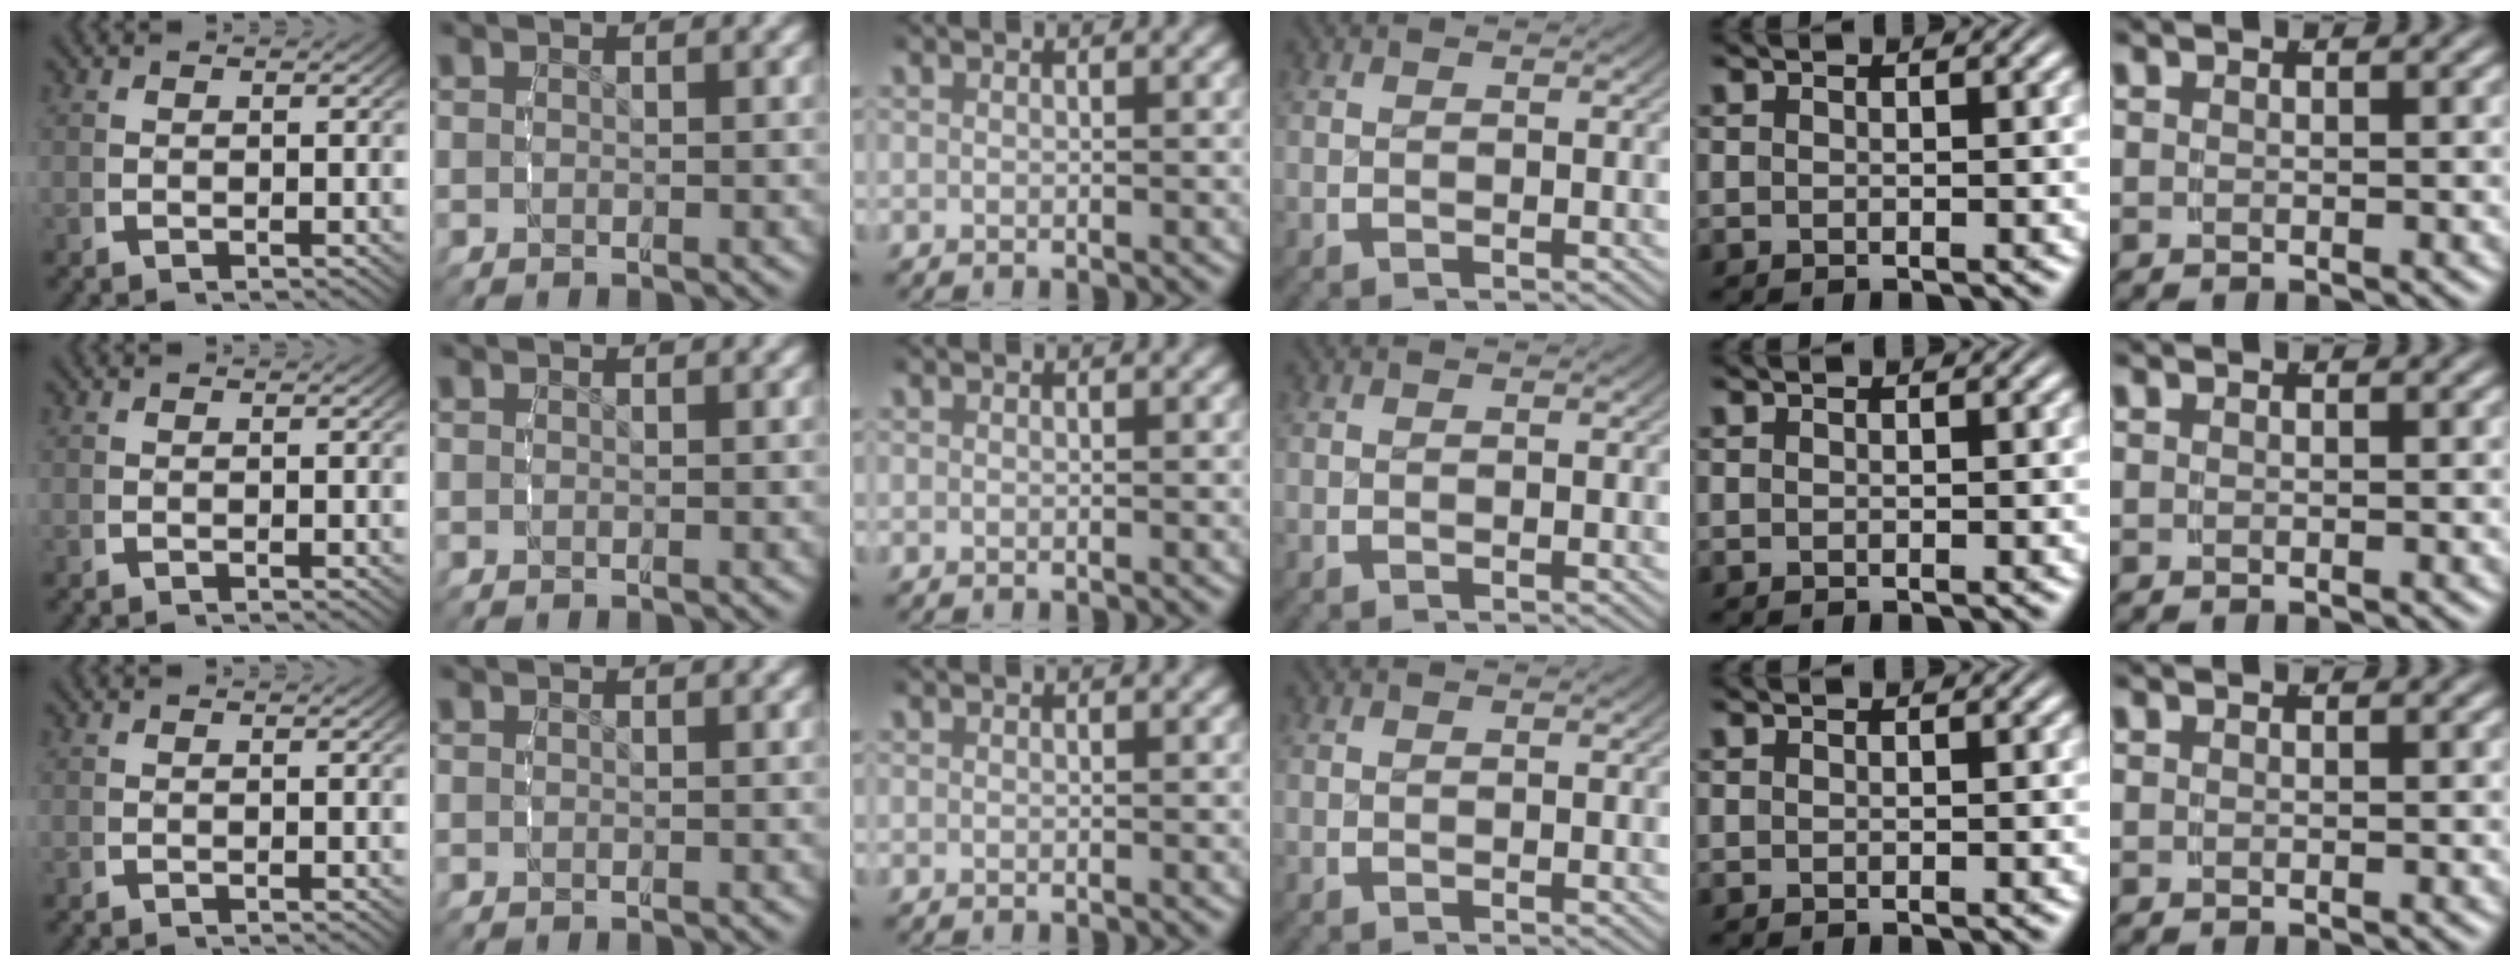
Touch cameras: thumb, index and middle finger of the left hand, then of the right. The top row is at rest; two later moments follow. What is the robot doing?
{"motion": "reach", "object": "shorts"}